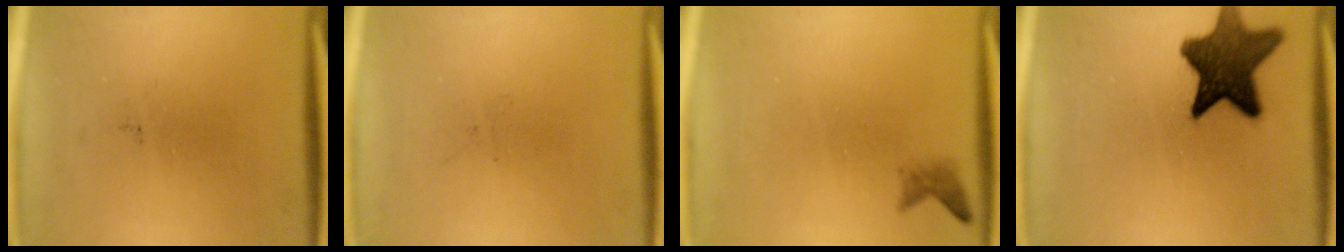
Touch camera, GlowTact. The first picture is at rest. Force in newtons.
{"total": 0.0}
{"total": 1.3}
{"total": 12.4}